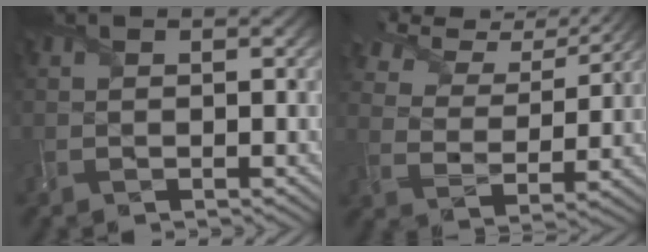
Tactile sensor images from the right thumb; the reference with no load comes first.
{"total": 11.5, "force": [9.3, 4.1, 5.2], "torque": [-0.139, 0.010, 0.143]}